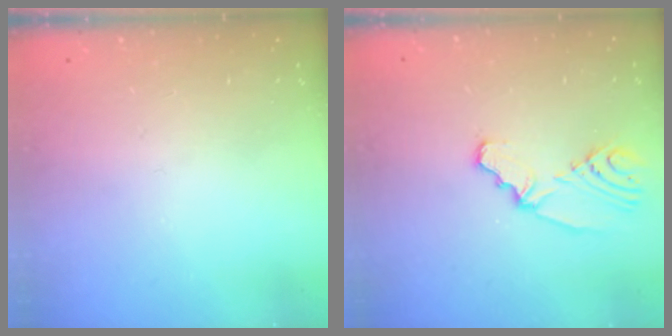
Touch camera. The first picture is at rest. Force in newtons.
{"total": 5.3, "press": 3.4, "slide": 4.1}